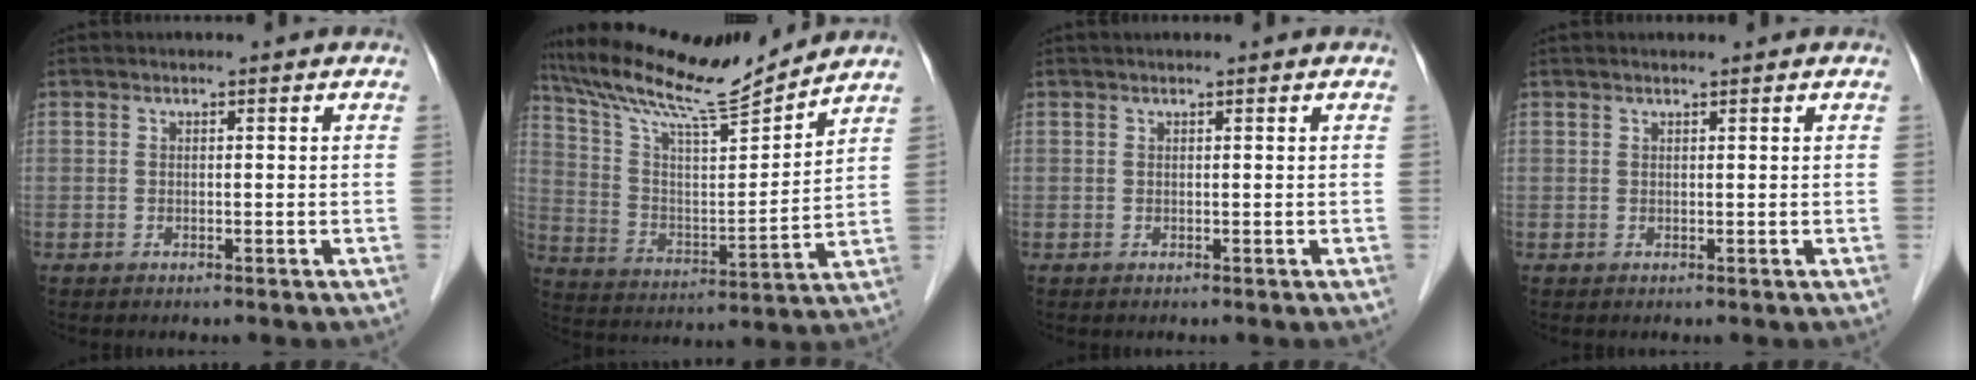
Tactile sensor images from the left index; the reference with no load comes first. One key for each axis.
{"total": 16.2, "fx": 14.9, "fy": -0.1, "fz": 6.3, "tx": -0.128, "ty": 0.000, "tz": 0.262}
{"total": 1.3, "fx": 1.1, "fy": 0.1, "fz": 0.7, "tx": -0.009, "ty": 0.020, "tz": 0.019}
{"total": 1.0, "fx": 0.9, "fy": 0.0, "fz": 0.4, "tx": -0.008, "ty": 0.012, "tz": 0.018}